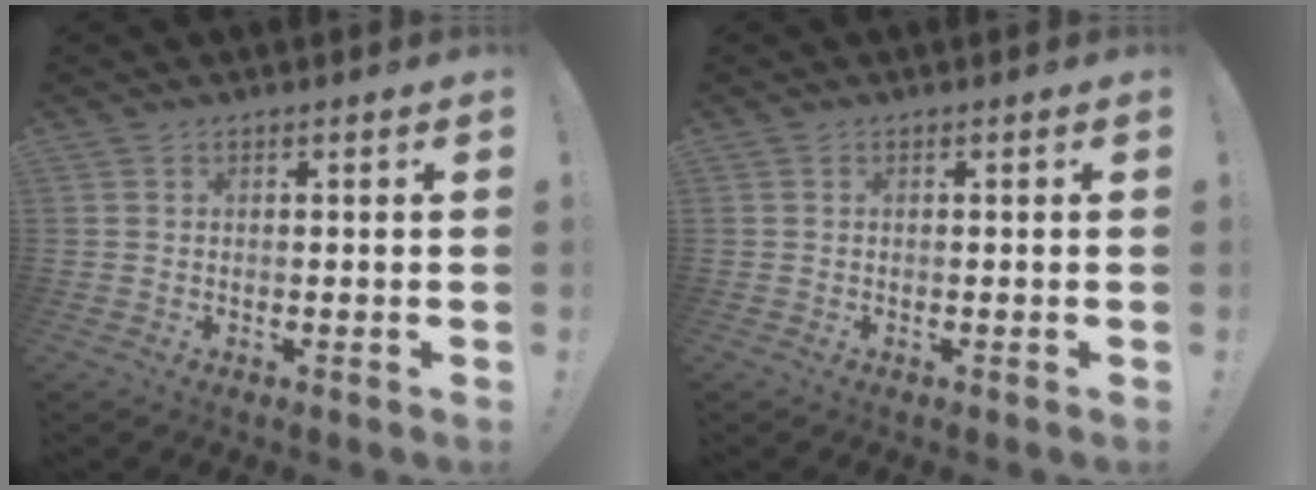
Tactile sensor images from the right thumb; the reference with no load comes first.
{"total": 0.0}